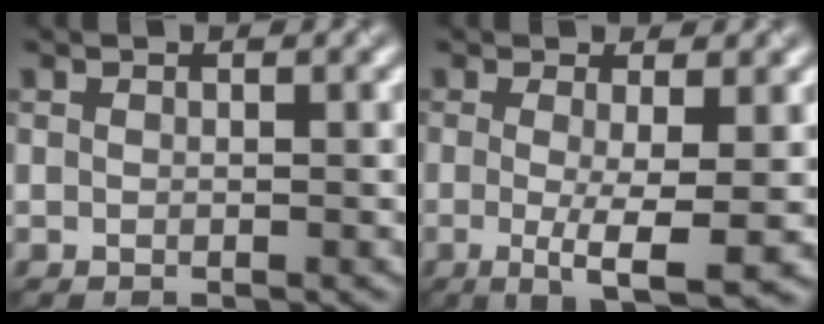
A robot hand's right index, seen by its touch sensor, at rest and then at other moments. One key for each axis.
{"total": 5.2, "fx": -1.2, "fy": 0.8, "fz": 5.0, "tx": -0.078, "ty": -0.007, "tz": -0.011}